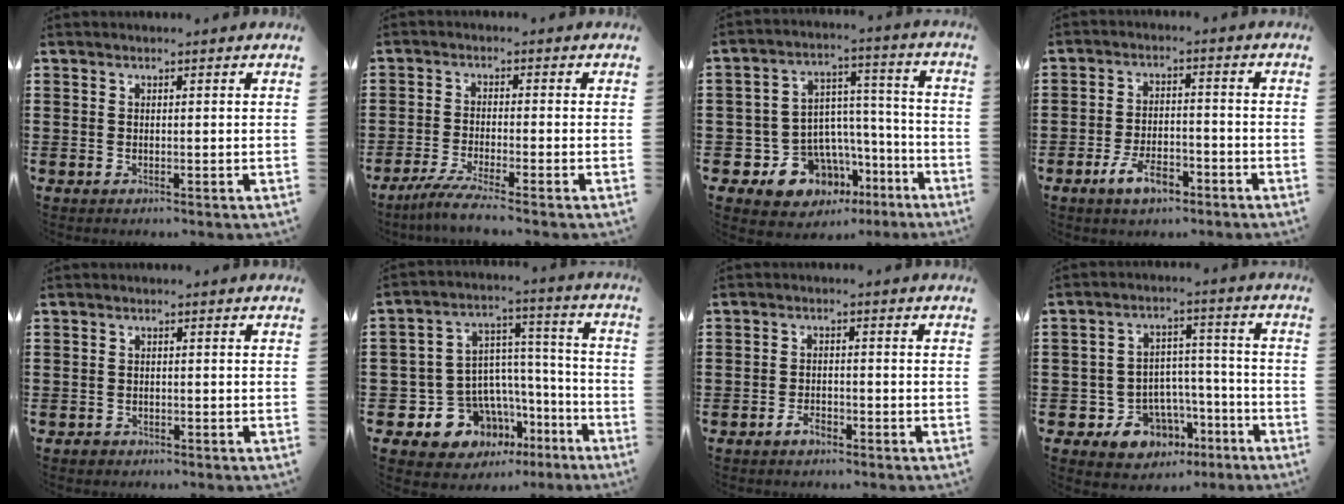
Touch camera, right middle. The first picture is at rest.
{"total": 3.9, "force": [-3.4, -0.2, 2.0], "torque": [-0.048, -0.013, -0.068]}
{"total": 10.0, "force": [-6.2, 7.5, 2.6], "torque": [-0.069, 0.013, -0.101]}
{"total": 6.0, "force": [-3.9, 2.6, 3.8], "torque": [-0.072, 0.011, -0.075]}
{"total": 1.1, "force": [-0.9, 0.7, 0.1], "torque": [-0.003, 0.003, -0.021]}
{"total": 10.0, "force": [-6.2, 7.6, 1.9], "torque": [-0.066, 0.003, -0.104]}
{"total": 2.5, "force": [-2.0, 1.2, 1.1], "torque": [-0.022, 0.005, -0.040]}
{"total": 8.2, "force": [-5.4, 5.9, 1.8], "torque": [-0.041, 0.036, -0.095]}